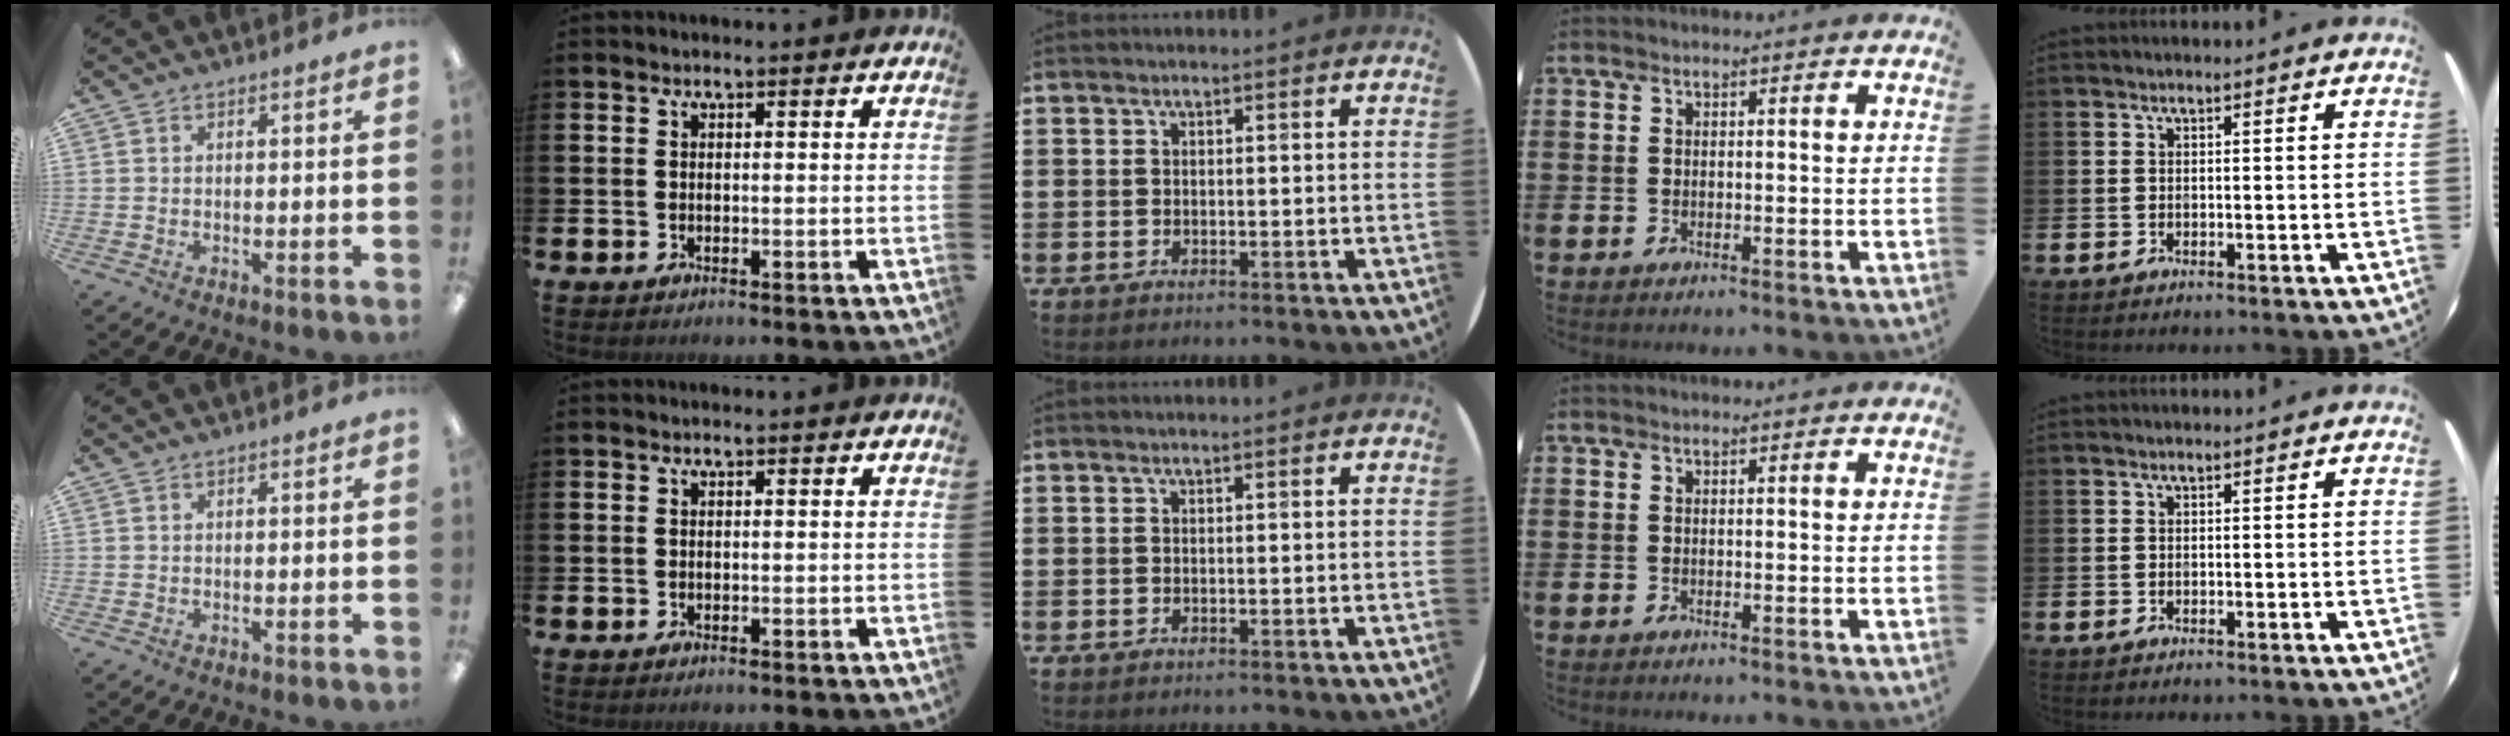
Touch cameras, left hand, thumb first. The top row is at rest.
{}